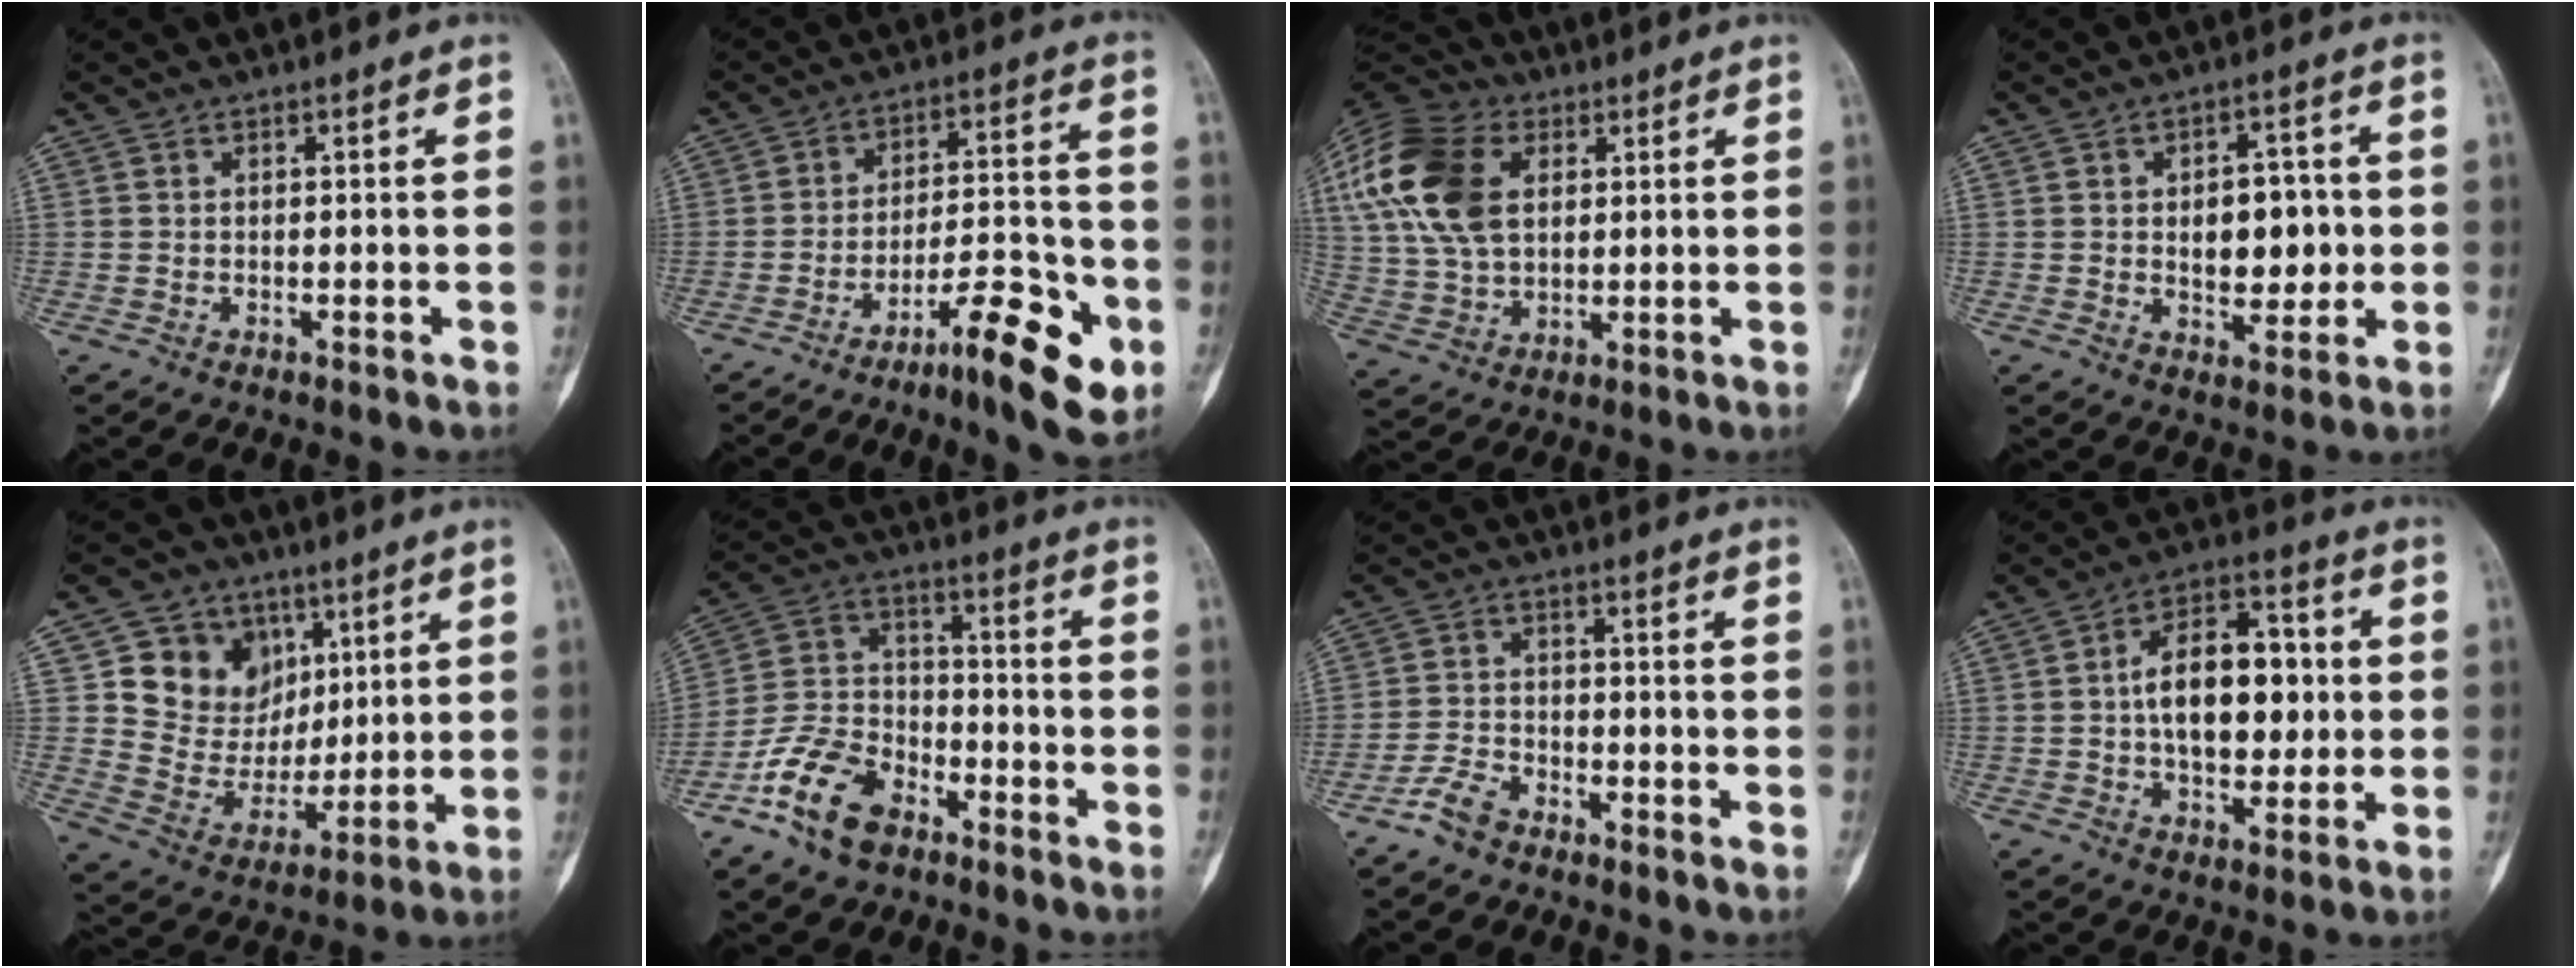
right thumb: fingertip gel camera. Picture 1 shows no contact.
{"total": 14.3, "force": [-7.3, 3.9, 11.7], "torque": [-0.162, 0.056, -0.110]}
{"total": 21.8, "force": [6.5, 14.5, 14.9], "torque": [-0.319, 0.016, 0.118]}
{"total": 9.5, "force": [0.0, 5.7, 7.6], "torque": [-0.070, 0.004, 0.005]}
{"total": 15.5, "force": [6.2, 12.9, 5.9], "torque": [-0.056, -0.020, 0.122]}
{"total": 13.1, "force": [-8.1, 7.5, 7.1], "torque": [-0.129, 0.055, -0.161]}
{"total": 5.0, "force": [-3.9, 2.4, 2.0], "torque": [-0.040, 0.020, -0.079]}
{"total": 15.5, "force": [0.7, 9.0, 12.6], "torque": [-0.161, 0.024, 0.007]}